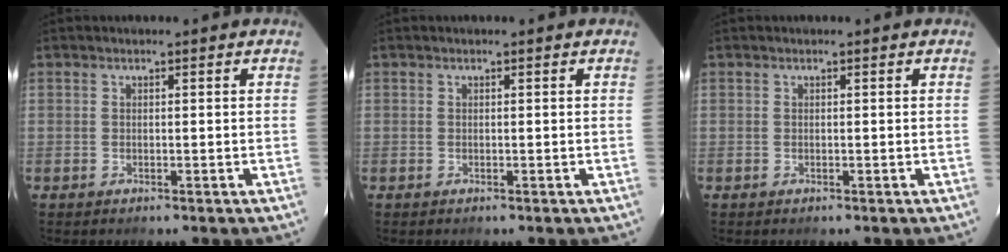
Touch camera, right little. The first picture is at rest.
{"total": 0.0}
{"total": 0.0}